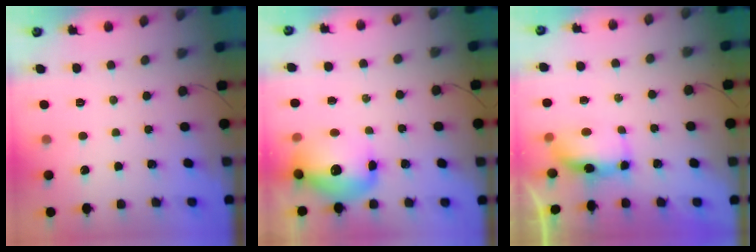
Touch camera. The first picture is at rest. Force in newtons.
{"total": 13.4, "press": 13.1, "slide": 2.9}
{"total": 6.6, "press": 6.3, "slide": 2.0}